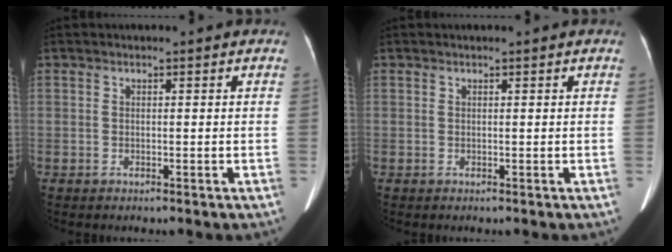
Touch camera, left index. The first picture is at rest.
{"total": 0.0}